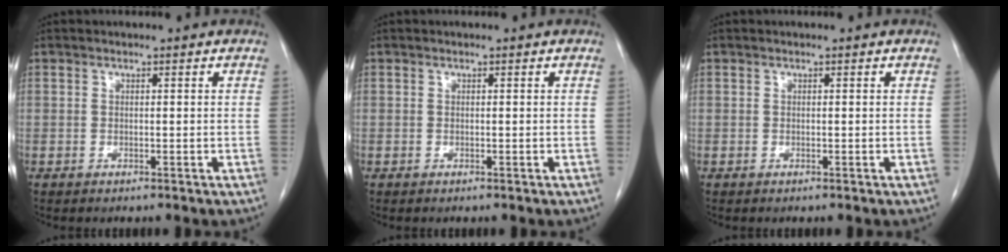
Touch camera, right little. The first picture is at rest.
{"total": 0.0}
{"total": 0.0}